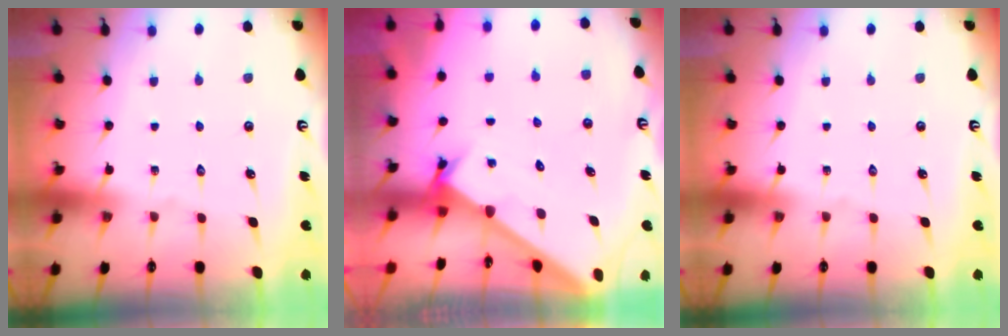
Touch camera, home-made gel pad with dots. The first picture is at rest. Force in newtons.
{"total": 1.9, "press": 1.9, "slide": 0.1}
{"total": 0.0}